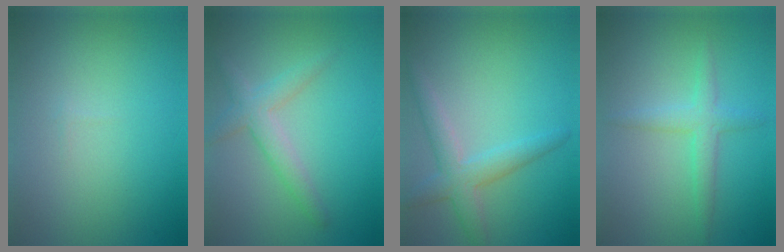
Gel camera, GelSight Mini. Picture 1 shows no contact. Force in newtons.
{"total": 2.8, "press": 2.8, "slide": 0.2}
{"total": 3.3, "press": 3.3, "slide": 0.1}
{"total": 2.3, "press": 2.3, "slide": 0.1}